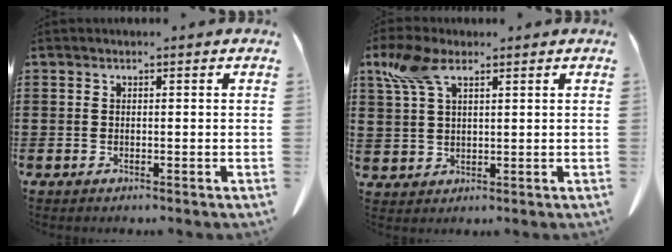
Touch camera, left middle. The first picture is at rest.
{"total": 6.4, "force": [3.5, 3.3, 4.2], "torque": [-0.096, 0.010, 0.066]}